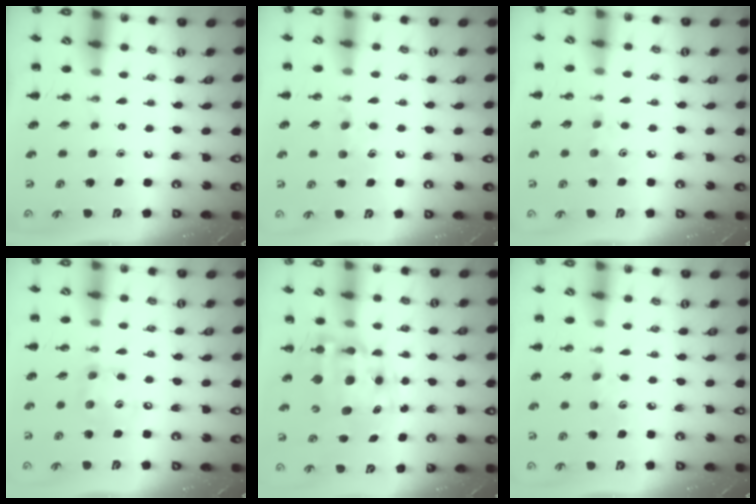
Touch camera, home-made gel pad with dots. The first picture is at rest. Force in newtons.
{"total": 6.8, "press": 6.6, "slide": 1.6}
{"total": 4.0, "press": 3.9, "slide": 0.9}
{"total": 8.2, "press": 8.2, "slide": 0.9}
{"total": 10.0, "press": 9.7, "slide": 2.3}
{"total": 5.5, "press": 5.2, "slide": 1.6}